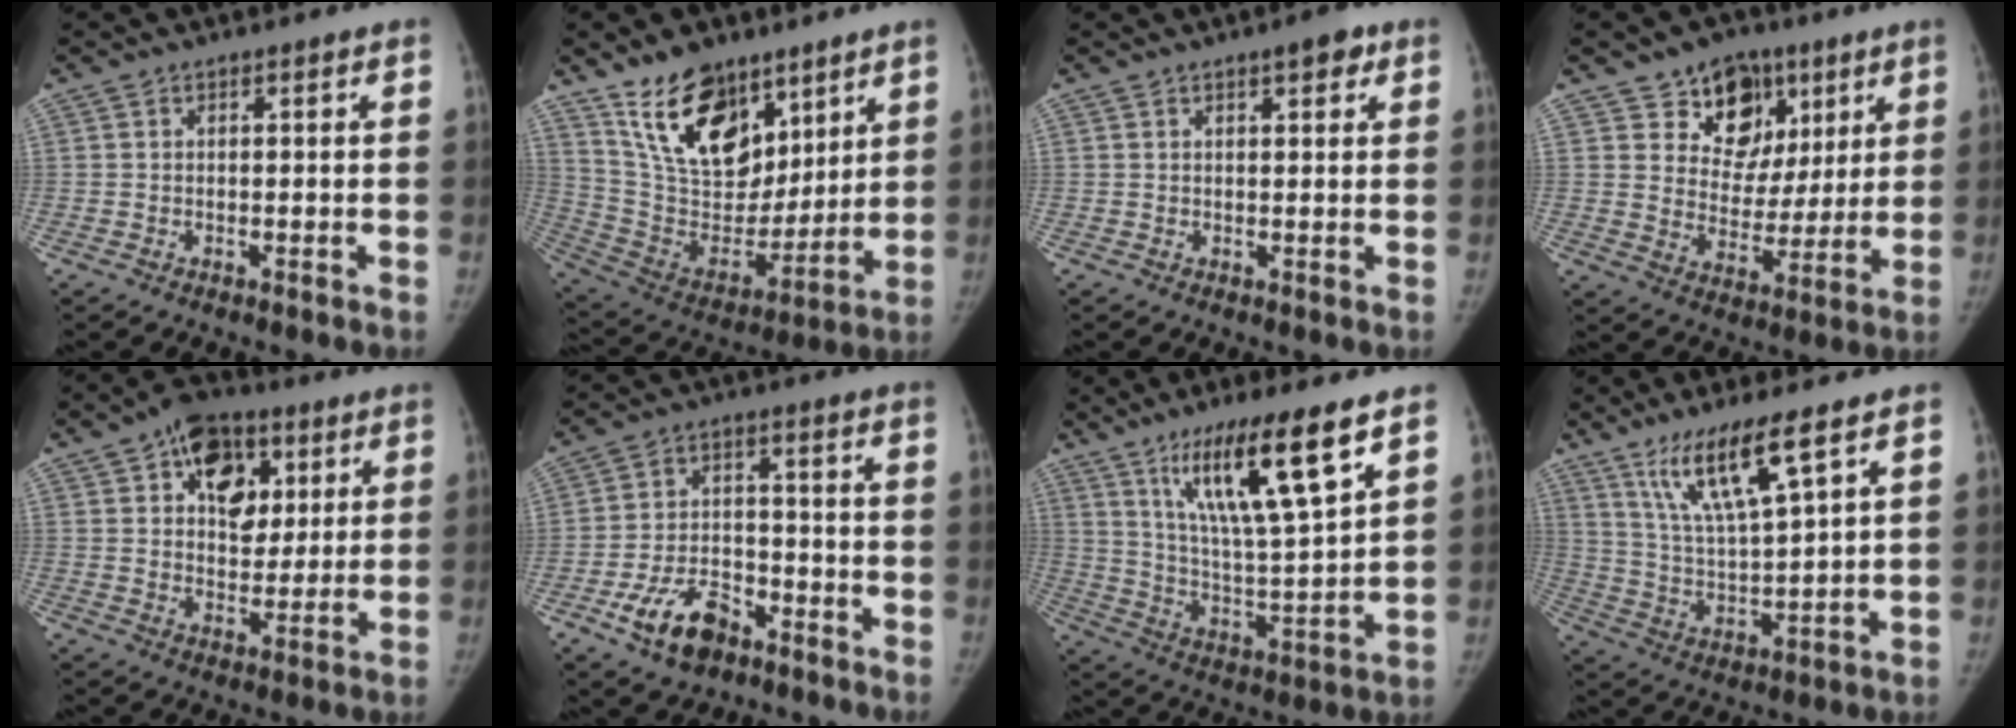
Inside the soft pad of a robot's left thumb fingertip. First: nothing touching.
{"total": 19.4, "force": [12.2, 11.1, 10.1], "torque": [-0.123, -0.067, 0.233]}
{"total": 3.2, "force": [1.8, 1.2, 2.4], "torque": [-0.021, -0.004, 0.021]}
{"total": 13.4, "force": [7.3, 9.9, 5.1], "torque": [-0.026, -0.027, 0.119]}
{"total": 13.3, "force": [5.4, 9.0, 8.1], "torque": [-0.072, -0.008, 0.082]}
{"total": 10.5, "force": [-6.1, 6.1, 5.9], "torque": [-0.092, 0.033, -0.104]}
{"total": 17.7, "force": [10.2, 2.3, 14.3], "torque": [-0.239, -0.051, 0.188]}
{"total": 12.4, "force": [7.5, 1.8, 9.7], "torque": [-0.181, -0.038, 0.154]}